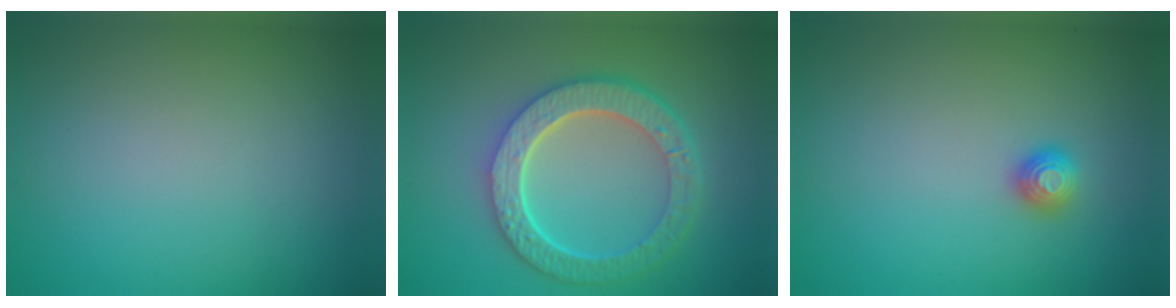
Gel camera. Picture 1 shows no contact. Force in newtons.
{"total": 6.4, "press": 4.9, "slide": 4.1}
{"total": 1.1, "press": 1.1, "slide": 0.2}